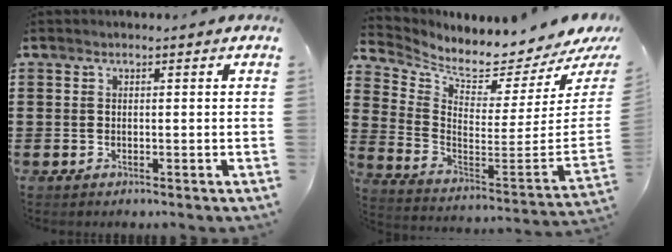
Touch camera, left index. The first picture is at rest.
{"total": 3.0, "force": [2.8, 0.4, 1.1], "torque": [-0.038, -0.065, 0.037]}